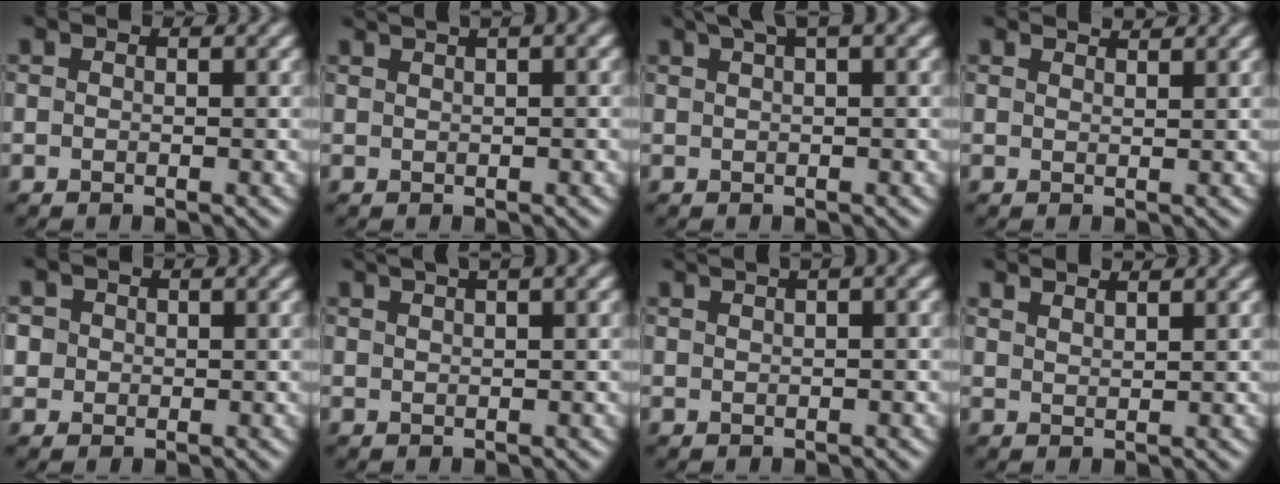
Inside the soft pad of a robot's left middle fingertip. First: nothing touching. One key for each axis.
{"total": 4.3, "fx": 2.8, "fy": 1.5, "fz": 2.8, "tx": -0.047, "ty": 0.029, "tz": 0.039}
{"total": 2.6, "fx": 1.8, "fy": 0.1, "fz": 1.8, "tx": -0.038, "ty": 0.012, "tz": 0.034}
{"total": 2.0, "fx": 2.0, "fy": 0.0, "fz": 0.4, "tx": -0.011, "ty": 0.004, "tz": 0.020}
{"total": 2.3, "fx": 0.5, "fy": 2.2, "fz": 0.5, "tx": -0.006, "ty": 0.010, "tz": 0.006}
{"total": 3.7, "fx": 2.6, "fy": 0.9, "fz": 2.4, "tx": -0.041, "ty": 0.020, "tz": 0.033}
{"total": 4.9, "fx": 2.8, "fy": 1.9, "fz": 3.5, "tx": -0.048, "ty": 0.028, "tz": 0.037}
{"total": 2.7, "fx": 2.5, "fy": 0.3, "fz": 0.9, "tx": -0.018, "ty": 0.018, "tz": 0.028}